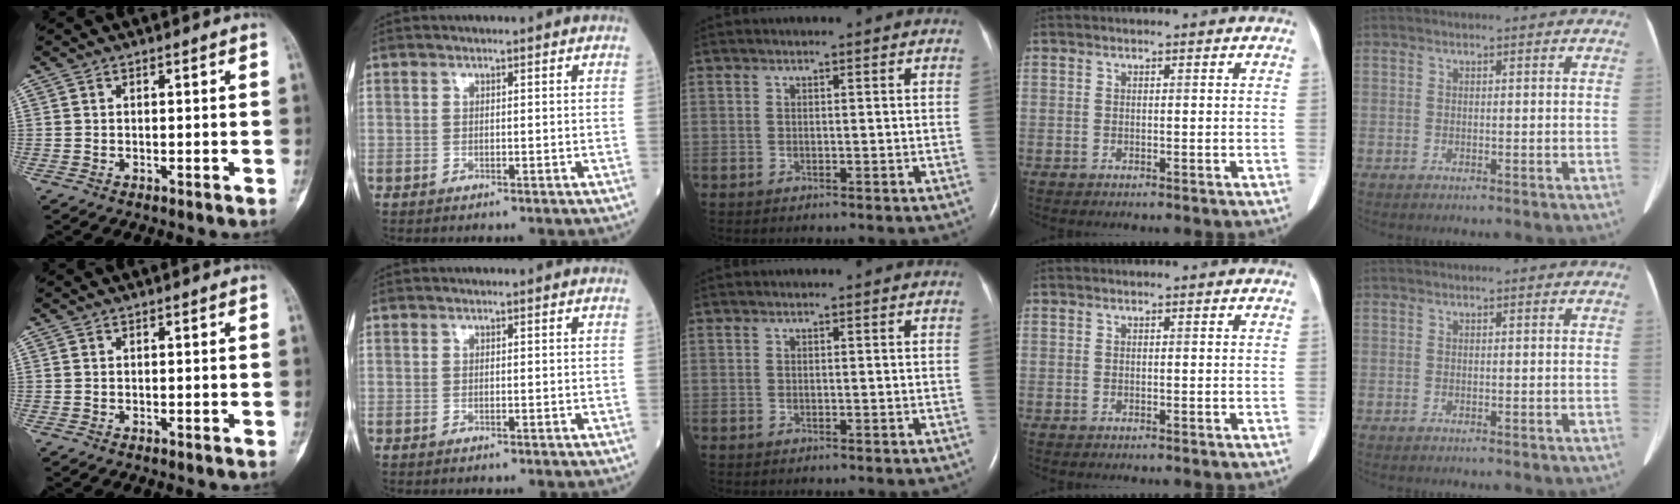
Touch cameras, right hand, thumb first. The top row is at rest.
{}